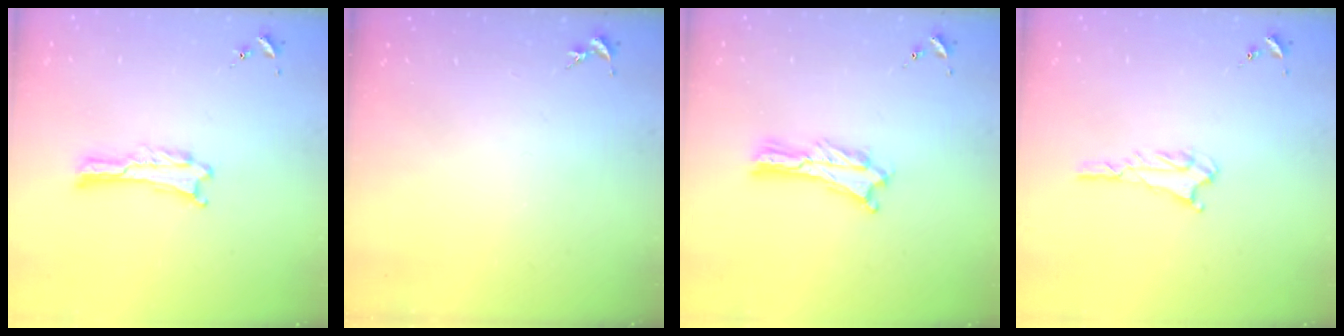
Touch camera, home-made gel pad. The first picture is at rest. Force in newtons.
{"total": 0.0}
{"total": 1.3, "press": 1.3, "slide": 0.3}
{"total": 1.6, "press": 1.6, "slide": 0.1}